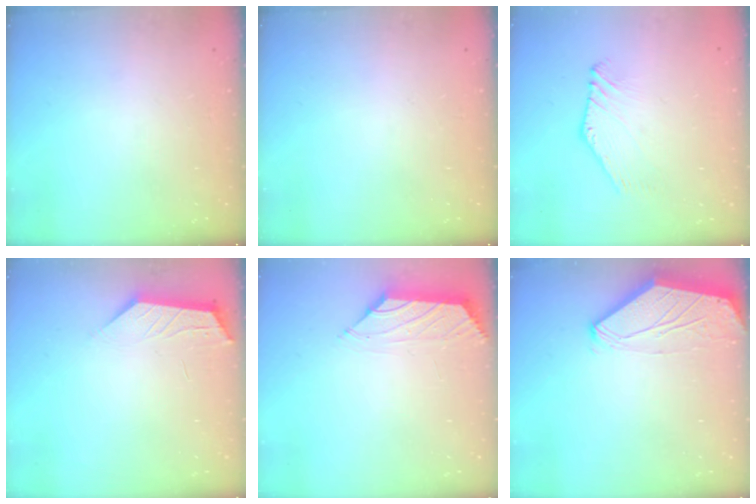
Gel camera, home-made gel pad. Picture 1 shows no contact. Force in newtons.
{"total": 0.0}
{"total": 1.0, "press": 1.0, "slide": 0.0}
{"total": 1.6, "press": 1.6, "slide": 0.4}
{"total": 0.8, "press": 0.7, "slide": 0.4}
{"total": 0.0}